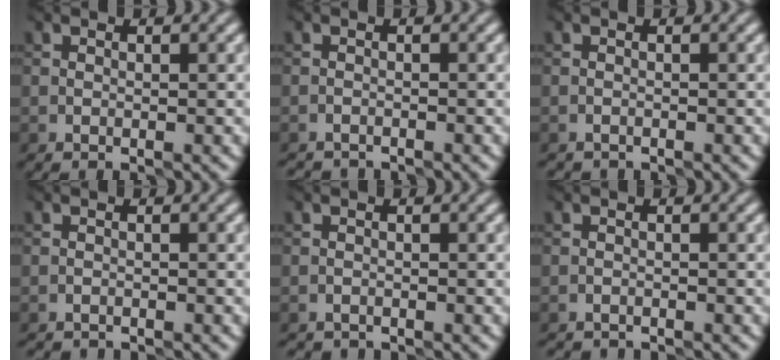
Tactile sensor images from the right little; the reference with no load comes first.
{"total": 1.9, "force": [-1.9, 0.1, -0.1], "torque": [0.001, -0.012, -0.039]}
{"total": 0.7, "force": [-0.7, 0.0, -0.2], "torque": [0.006, -0.001, -0.015]}
{"total": 1.3, "force": [-1.3, 0.0, -0.2], "torque": [0.003, -0.008, -0.028]}
{"total": 1.1, "force": [-1.1, 0.1, -0.2], "torque": [0.006, -0.004, -0.024]}
{"total": 1.6, "force": [-1.6, 0.0, -0.1], "torque": [0.003, -0.010, -0.033]}